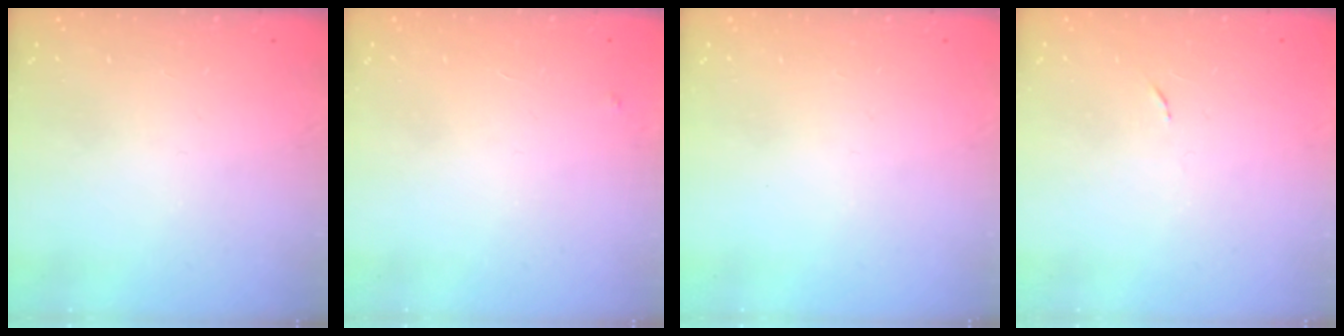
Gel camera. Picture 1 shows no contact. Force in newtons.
{"total": 3.8, "press": 3.8, "slide": 0.2}
{"total": 0.0}
{"total": 3.5, "press": 3.3, "slide": 1.2}